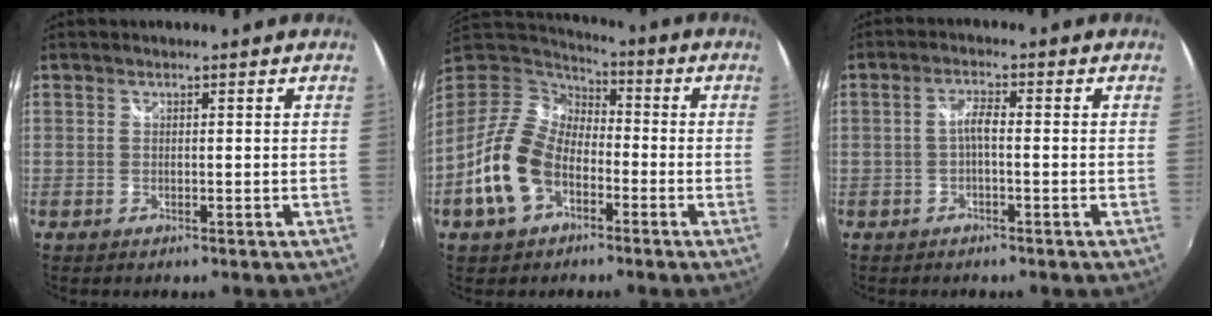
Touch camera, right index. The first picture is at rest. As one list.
[{"total": 14.7, "force": [-5.6, 9.8, 9.4], "torque": [-0.203, 0.003, -0.104]}, {"total": 2.5, "force": [-0.7, 0.6, 2.3], "torque": [-0.048, 0.007, -0.014]}]